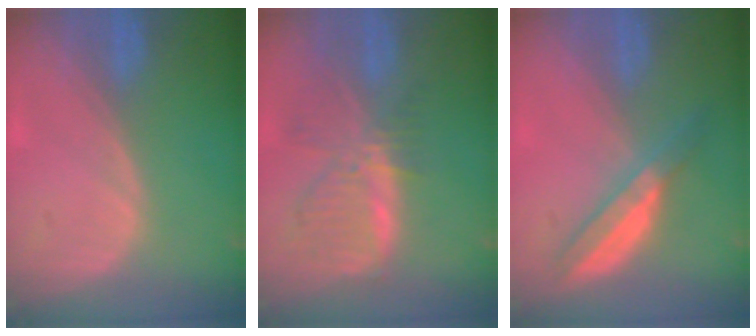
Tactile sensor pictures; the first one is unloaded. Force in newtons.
{"total": 8.4, "press": 7.3, "slide": 4.0}
{"total": 5.9, "press": 5.2, "slide": 2.8}